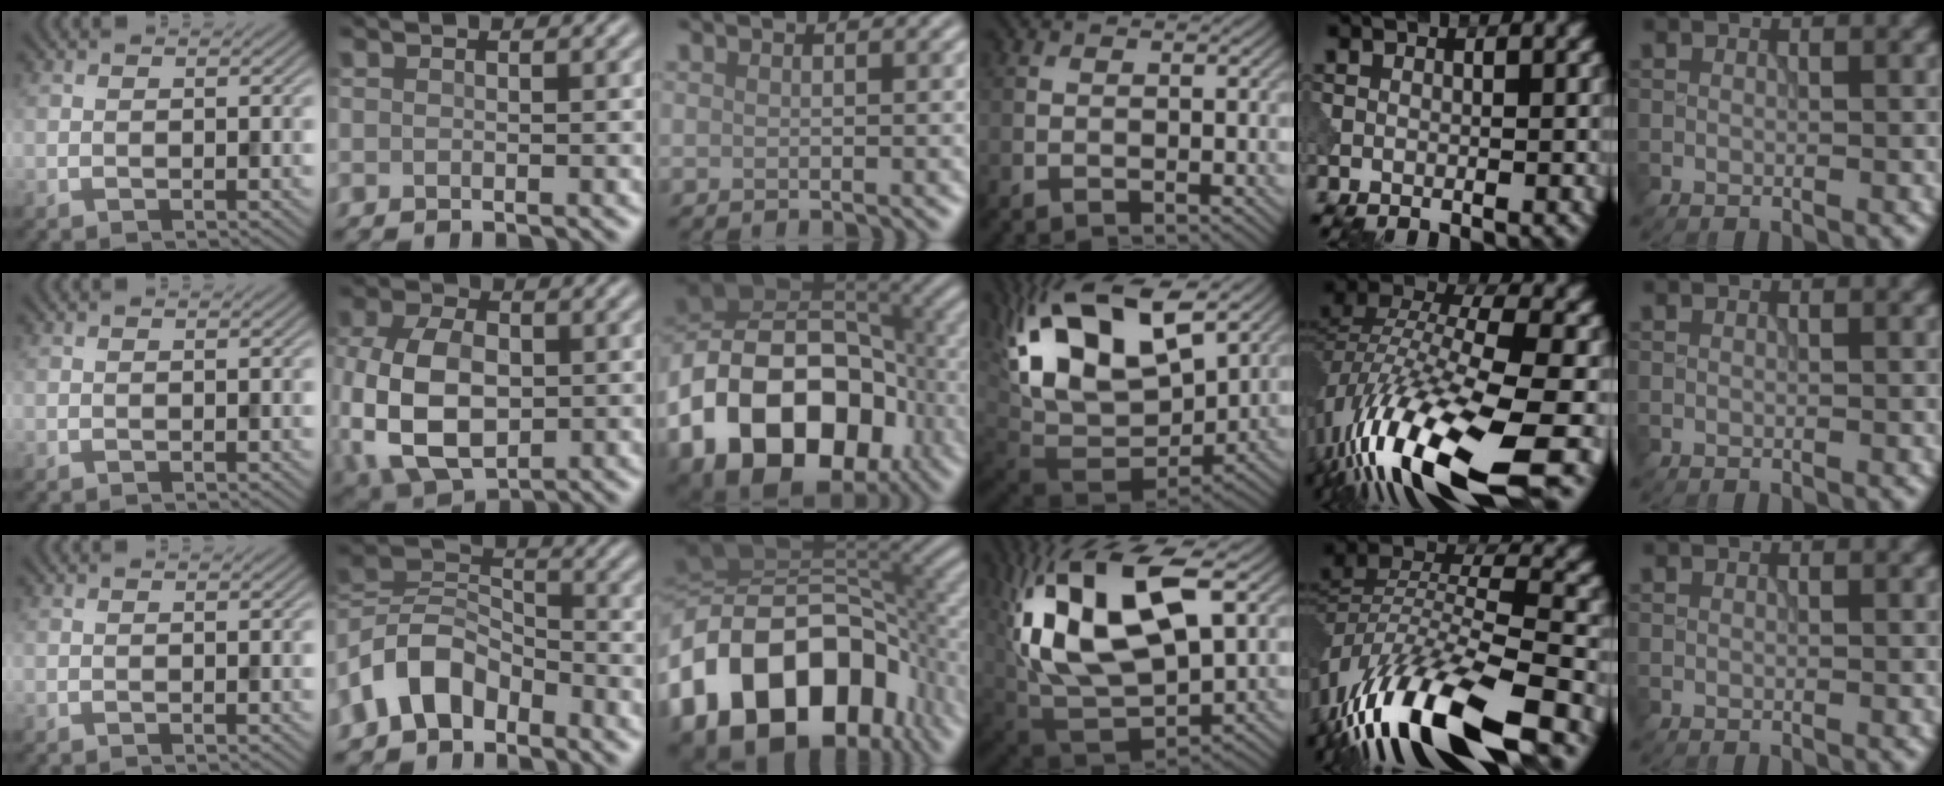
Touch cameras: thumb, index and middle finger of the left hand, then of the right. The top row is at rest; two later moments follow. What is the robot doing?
{"motion": "extract", "object": "peg toy"}